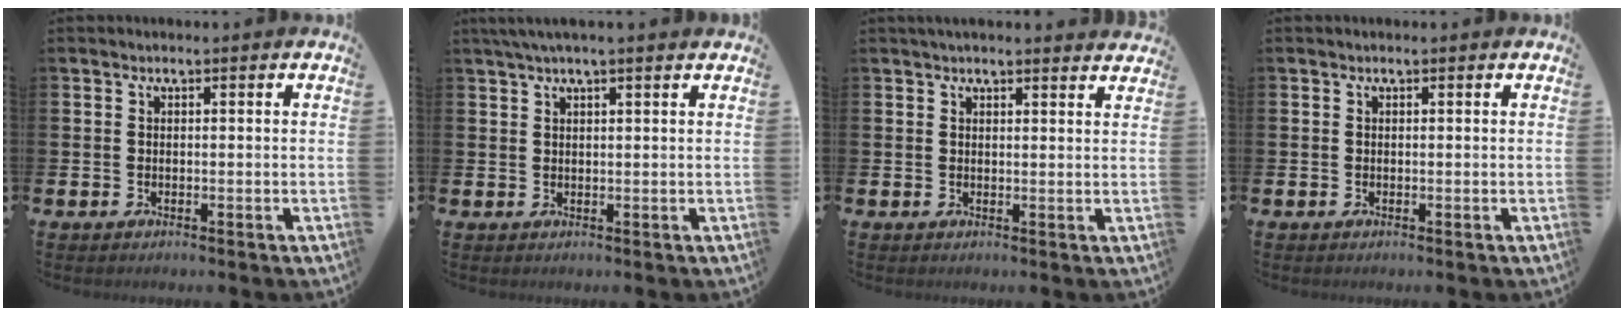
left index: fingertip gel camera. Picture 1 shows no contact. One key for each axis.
{"total": 2.3, "fx": 1.7, "fy": -0.1, "fz": 1.5, "tx": -0.035, "ty": 0.005, "tz": 0.031}
{"total": 2.1, "fx": 2.1, "fy": 0.0, "fz": 0.4, "tx": -0.006, "ty": -0.009, "tz": 0.037}
{"total": 0.0}